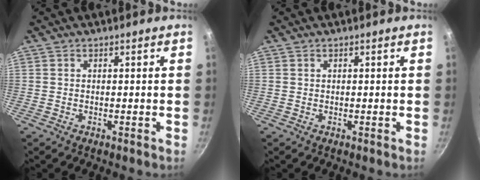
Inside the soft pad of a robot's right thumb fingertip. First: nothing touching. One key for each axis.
{"total": 0.0}